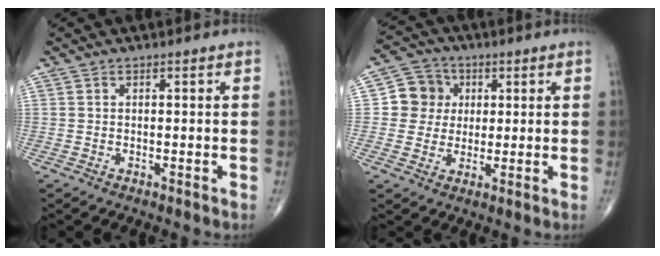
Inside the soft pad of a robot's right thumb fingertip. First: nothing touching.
{"total": 7.7, "force": [1.1, 7.4, 1.9], "torque": [0.008, 0.006, 0.010]}